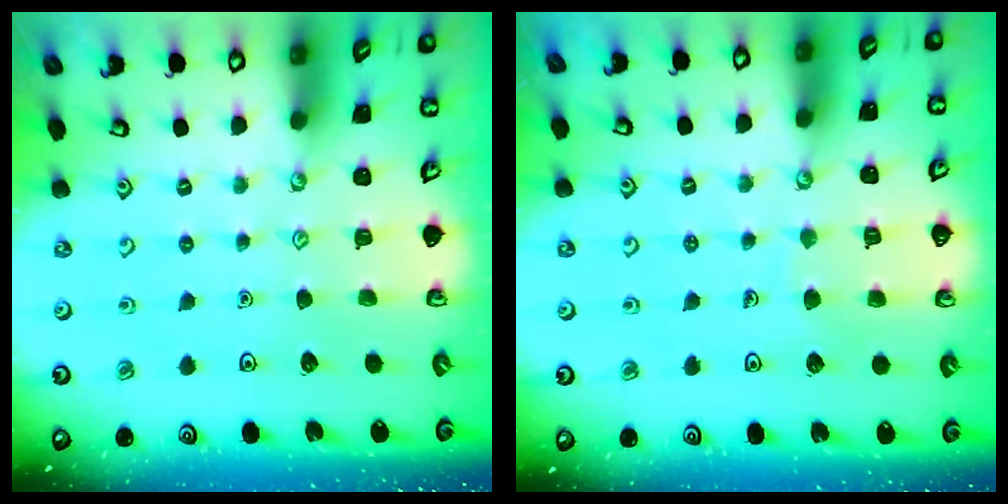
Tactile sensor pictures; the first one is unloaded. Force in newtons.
{"total": 4.6, "press": 4.6, "slide": 0.4}